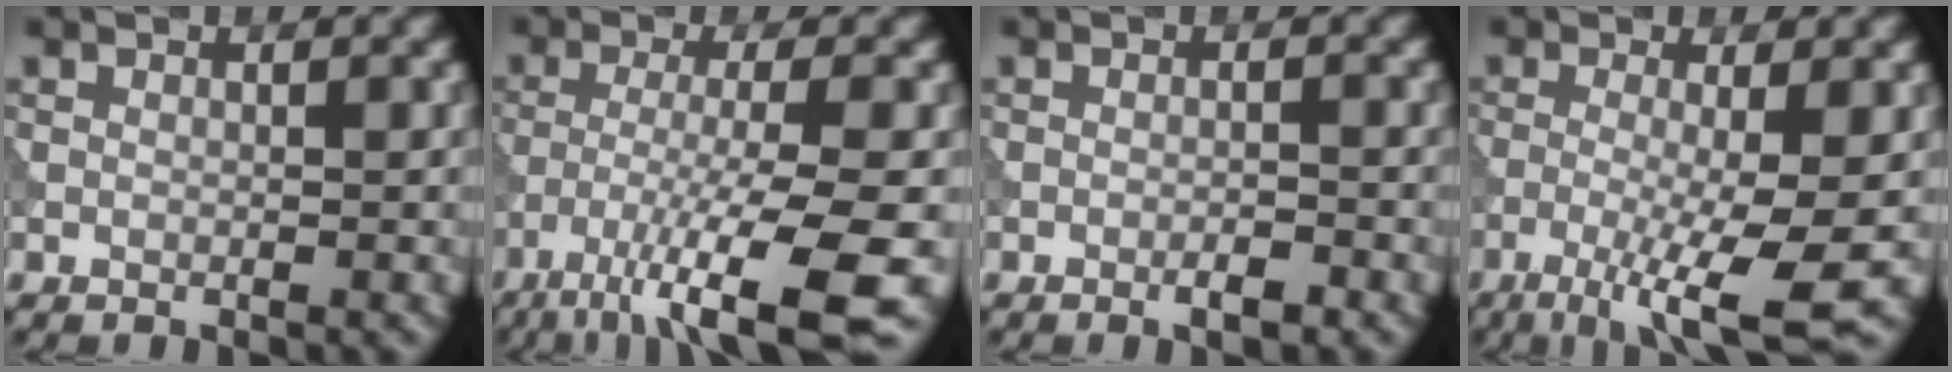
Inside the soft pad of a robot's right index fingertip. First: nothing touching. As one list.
[{"total": 10.2, "force": [-5.6, 1.8, 8.3], "torque": [-0.135, -0.010, -0.097]}, {"total": 1.6, "force": [-1.0, 0.3, 1.3], "torque": [-0.017, 0.002, -0.016]}, {"total": 7.8, "force": [-2.8, 1.3, 7.2], "torque": [-0.116, -0.008, -0.051]}]